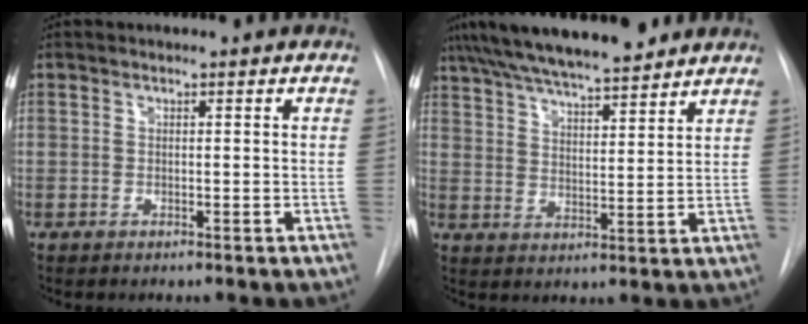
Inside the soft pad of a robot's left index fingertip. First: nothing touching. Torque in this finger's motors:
{"motor_torque": [0.39, -0.71, 1.05, 0.21]}